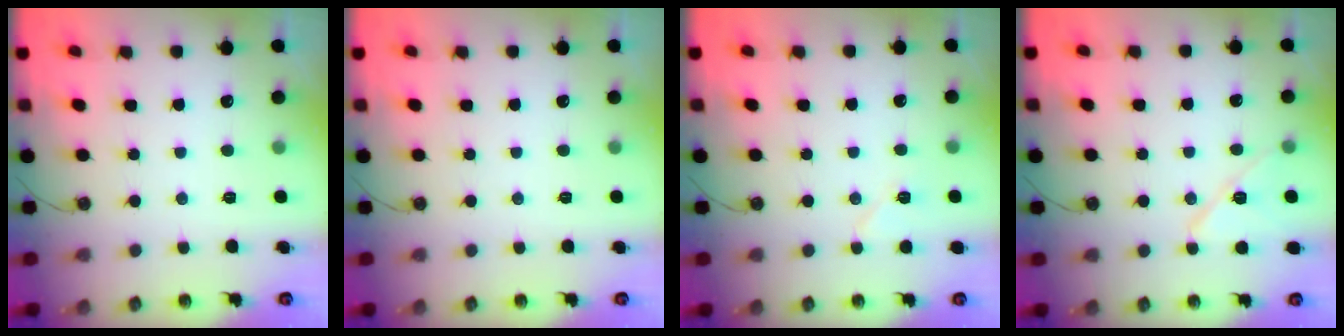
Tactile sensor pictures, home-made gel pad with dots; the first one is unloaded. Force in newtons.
{"total": 0.0}
{"total": 5.3, "press": 5.1, "slide": 1.5}
{"total": 10.6, "press": 10.5, "slide": 1.1}